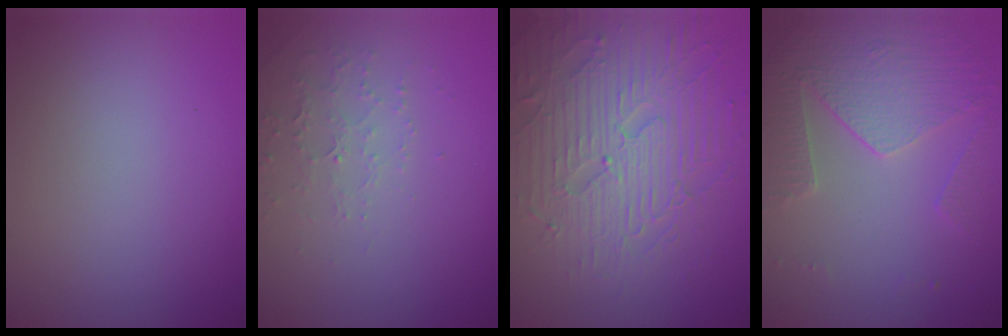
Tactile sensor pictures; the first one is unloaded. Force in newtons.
{"total": 1.9, "press": 1.8, "slide": 0.6}
{"total": 6.7, "press": 5.5, "slide": 3.8}
{"total": 3.8, "press": 3.5, "slide": 1.4}